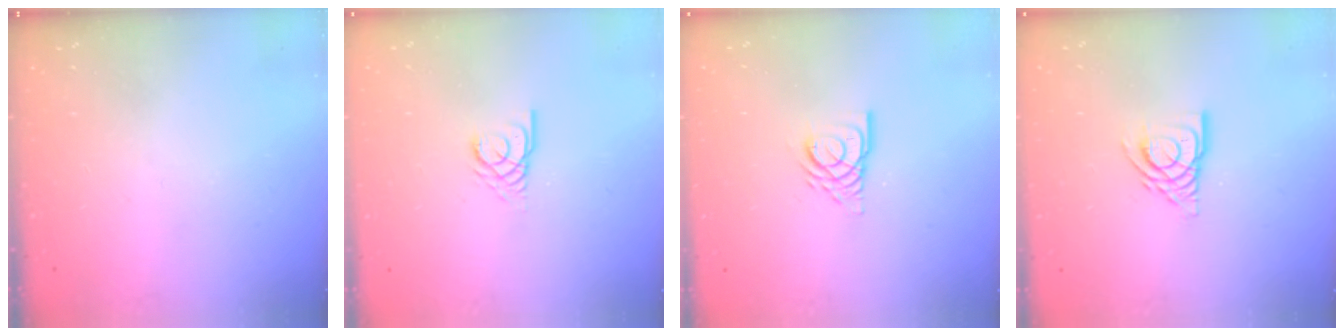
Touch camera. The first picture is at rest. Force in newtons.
{"total": 2.7, "press": 2.7, "slide": 0.2}
{"total": 7.5, "press": 7.5, "slide": 0.7}
{"total": 9.4, "press": 9.4, "slide": 1.1}